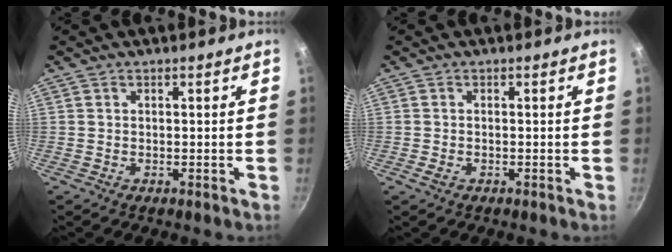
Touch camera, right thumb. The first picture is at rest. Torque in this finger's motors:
{"motor_torque": [-0.31, 0.11, -0.06, 0.66, 0.00]}